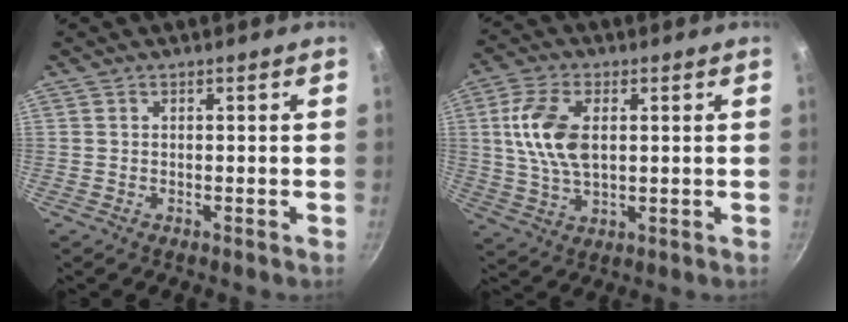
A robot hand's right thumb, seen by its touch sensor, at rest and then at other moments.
{"total": 11.0, "force": [1.9, 6.1, 8.9], "torque": [-0.168, 0.001, 0.036]}